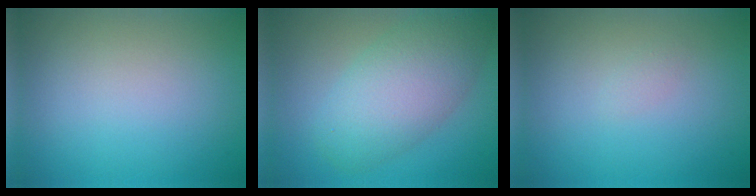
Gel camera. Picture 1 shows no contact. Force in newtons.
{"total": 6.9, "press": 6.9, "slide": 0.2}
{"total": 0.6, "press": 0.6, "slide": 0.0}